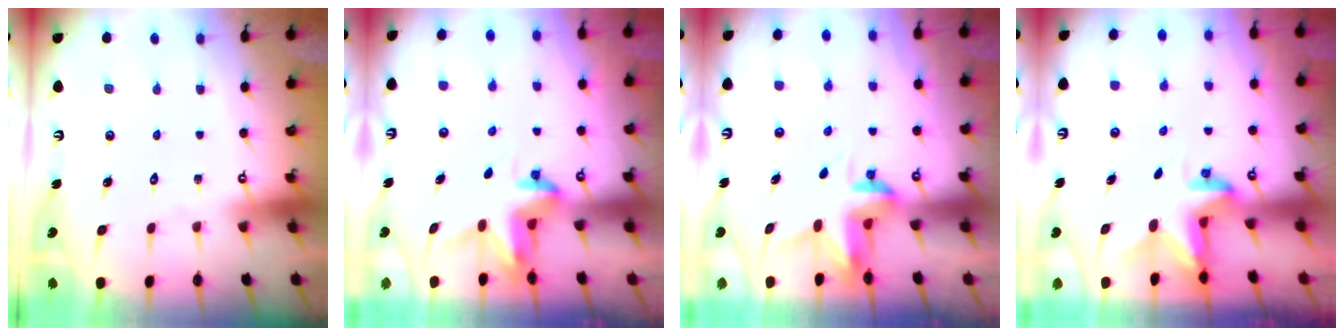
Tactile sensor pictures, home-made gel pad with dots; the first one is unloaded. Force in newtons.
{"total": 3.9, "press": 3.9, "slide": 0.4}
{"total": 3.4, "press": 3.4, "slide": 0.5}
{"total": 2.8, "press": 2.8, "slide": 0.2}